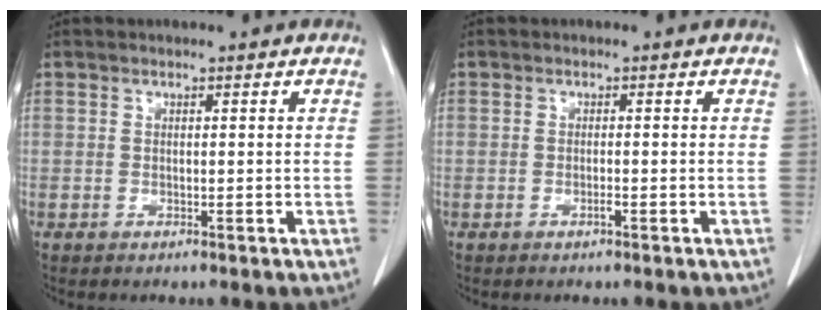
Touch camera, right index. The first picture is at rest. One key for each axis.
{"total": 0.8, "fx": -0.4, "fy": 0.1, "fz": 0.7, "tx": -0.015, "ty": 0.000, "tz": -0.007}